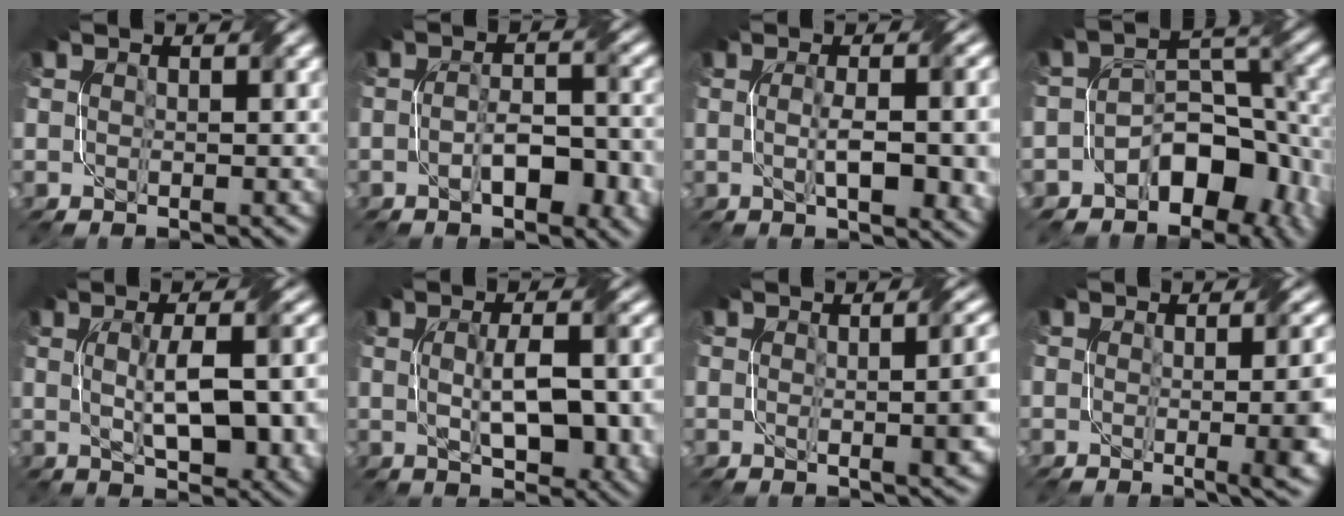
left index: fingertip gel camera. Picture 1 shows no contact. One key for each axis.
{"total": 5.3, "fx": -1.8, "fy": 2.0, "fz": 4.6, "tx": -0.080, "ty": 0.002, "tz": -0.028}
{"total": 7.3, "fx": -0.8, "fy": 2.1, "fz": 7.0, "tx": -0.094, "ty": -0.005, "tz": -0.004}
{"total": 8.0, "fx": -4.1, "fy": 4.8, "fz": 4.9, "tx": -0.048, "ty": 0.001, "tz": -0.070}
{"total": 8.7, "fx": -0.1, "fy": 3.1, "fz": 8.1, "tx": -0.122, "ty": -0.001, "tz": 0.006}
{"total": 7.7, "fx": -0.2, "fy": 3.1, "fz": 7.1, "tx": -0.113, "ty": -0.003, "tz": 0.005}
{"total": 6.3, "fx": 0.0, "fy": 2.1, "fz": 5.9, "tx": -0.044, "ty": 0.010, "tz": 0.000}
{"total": 8.3, "fx": -0.6, "fy": 3.2, "fz": 7.6, "tx": -0.044, "ty": 0.004, "tz": -0.007}